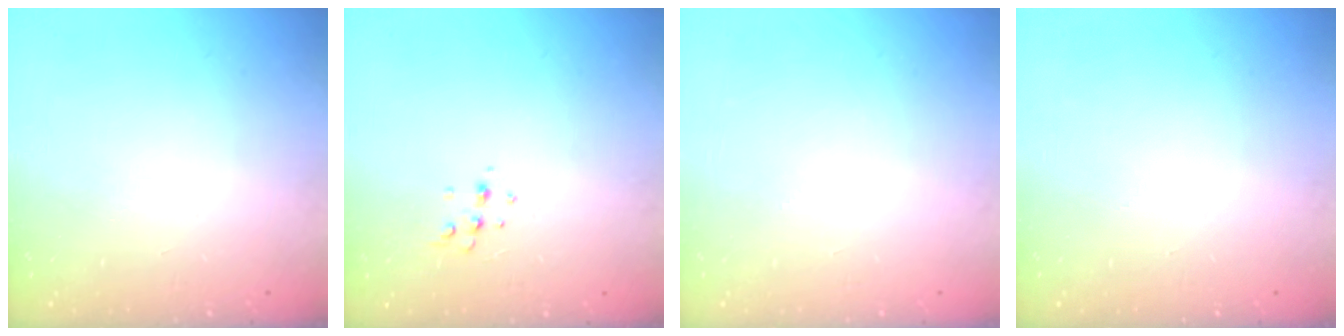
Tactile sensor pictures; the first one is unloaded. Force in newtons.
{"total": 4.8, "press": 4.7, "slide": 1.1}
{"total": 0.0}
{"total": 0.0}